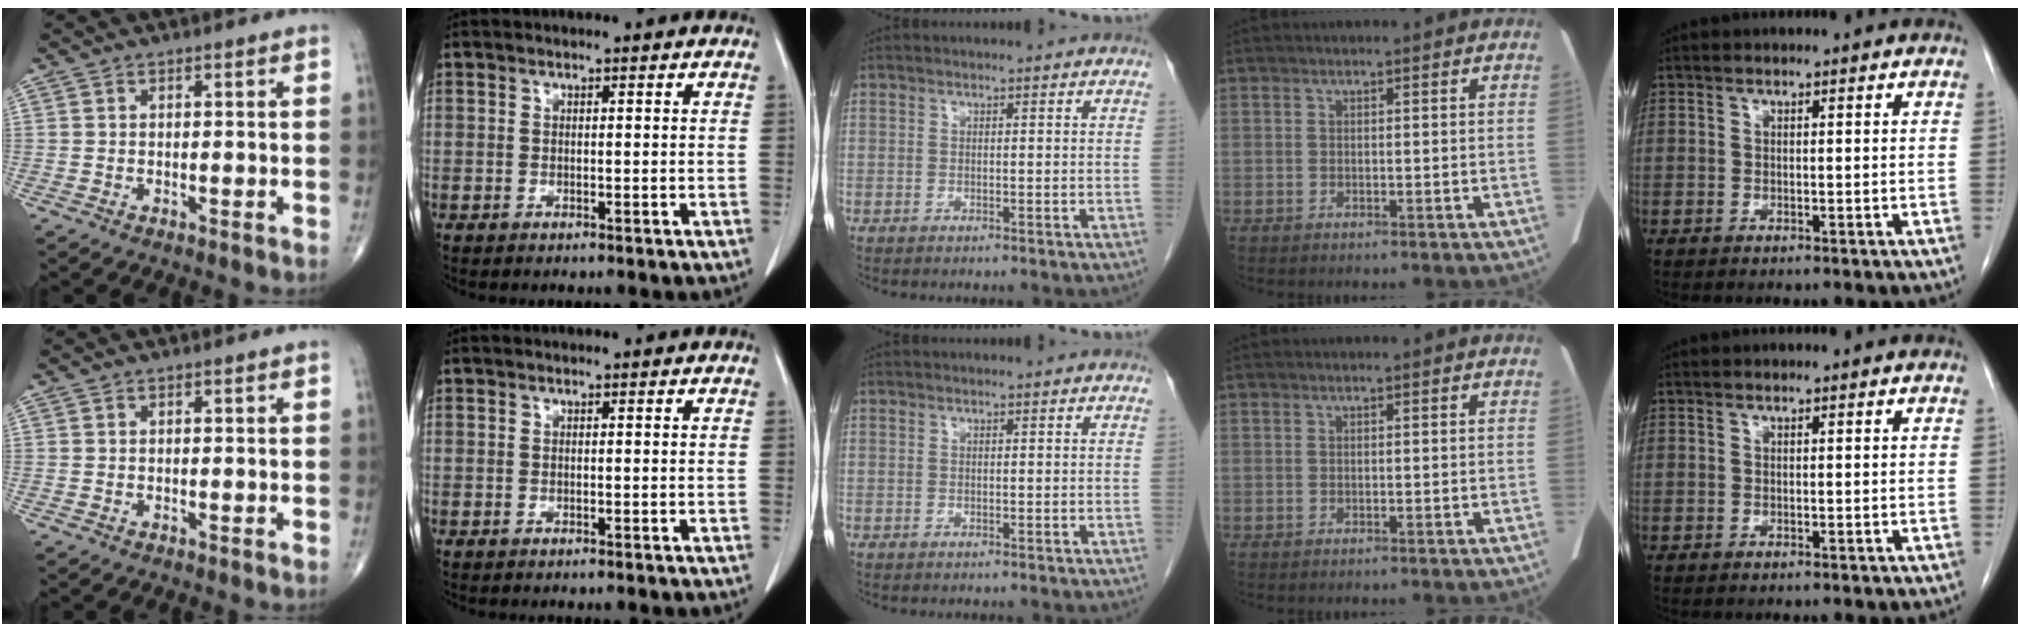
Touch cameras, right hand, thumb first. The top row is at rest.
{}